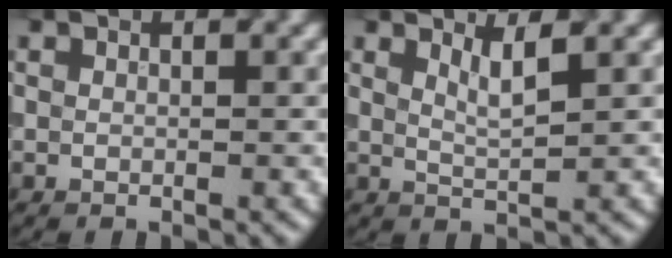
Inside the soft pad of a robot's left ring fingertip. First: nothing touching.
{"total": 2.1, "force": [1.1, 0.5, 1.6], "torque": [-0.025, -0.005, 0.020]}